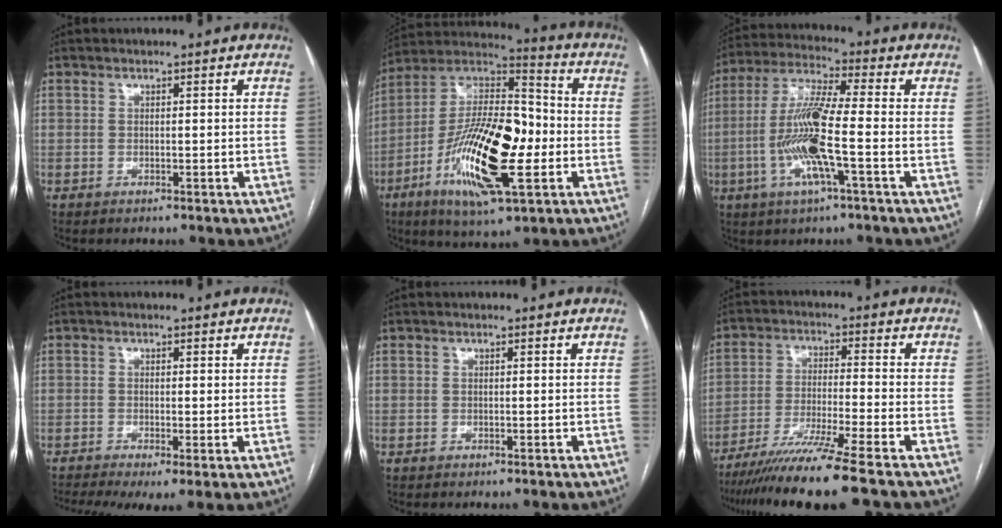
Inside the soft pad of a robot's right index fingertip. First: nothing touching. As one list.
[{"total": 21.4, "force": [-5.4, 6.1, 19.8], "torque": [-0.385, 0.000, -0.092]}, {"total": 12.6, "force": [-2.7, 0.6, 12.3], "torque": [-0.252, -0.003, -0.060]}, {"total": 6.9, "force": [-3.6, 2.1, 5.5], "torque": [-0.099, -0.014, -0.063]}, {"total": 0.0}, {"total": 12.7, "force": [-9.9, -2.2, 7.5], "torque": [-0.118, -0.039, -0.164]}]